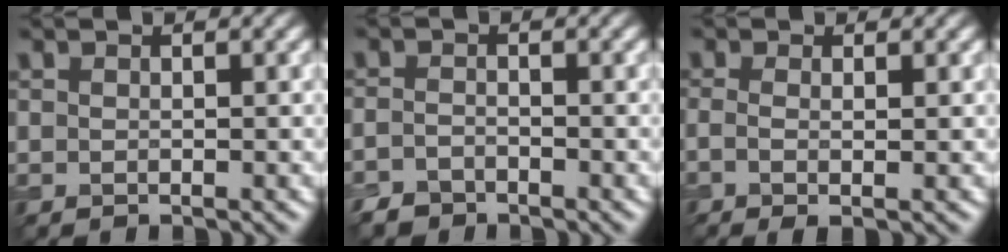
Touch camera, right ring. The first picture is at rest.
{"total": 2.0, "force": [-1.8, 0.7, 0.4], "torque": [-0.006, -0.002, -0.040]}
{"total": 2.6, "force": [-0.2, 1.0, 2.4], "torque": [-0.039, -0.004, -0.008]}